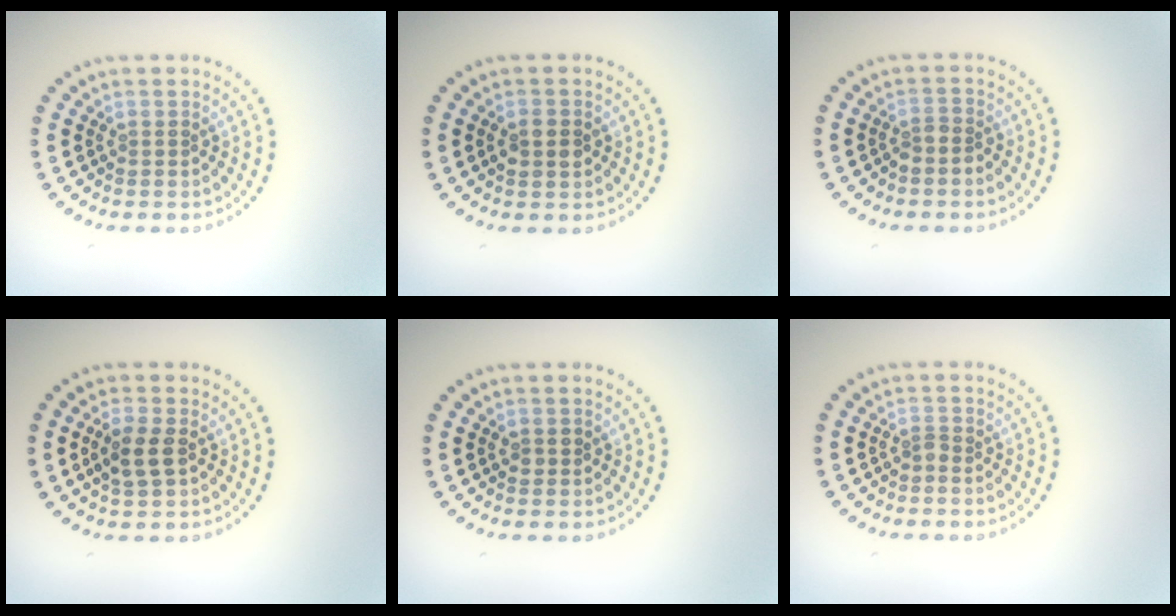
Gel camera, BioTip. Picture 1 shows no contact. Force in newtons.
{"total": 2.5, "press": 2.5, "slide": 0.1}
{"total": 1.5, "press": 1.1, "slide": 1.0}
{"total": 2.5, "press": 2.5, "slide": 0.5}
{"total": 0.8, "press": 0.8, "slide": 0.1}
{"total": 0.8, "press": 0.5, "slide": 0.5}